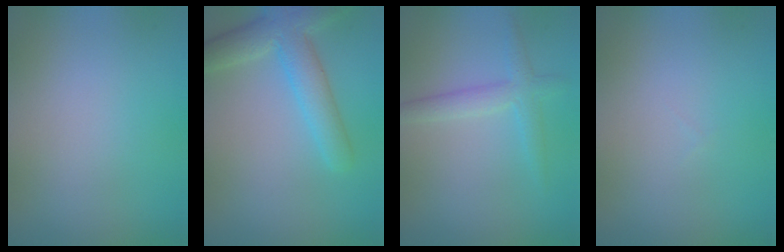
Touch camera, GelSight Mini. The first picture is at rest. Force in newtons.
{"total": 4.4, "press": 4.4, "slide": 0.2}
{"total": 2.3, "press": 2.3, "slide": 0.1}
{"total": 0.0}